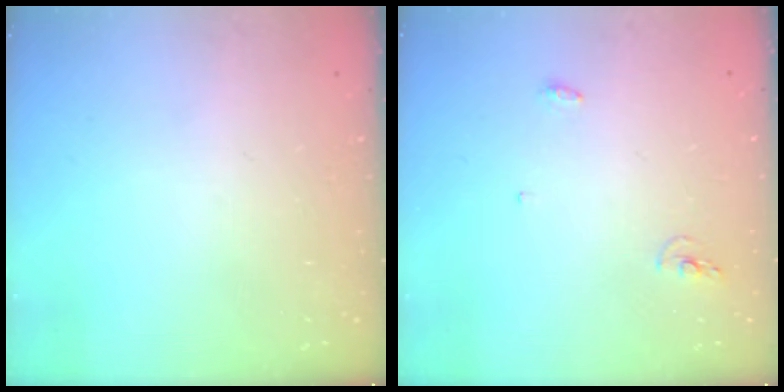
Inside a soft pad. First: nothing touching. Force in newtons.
{"total": 4.5, "press": 4.2, "slide": 1.5}